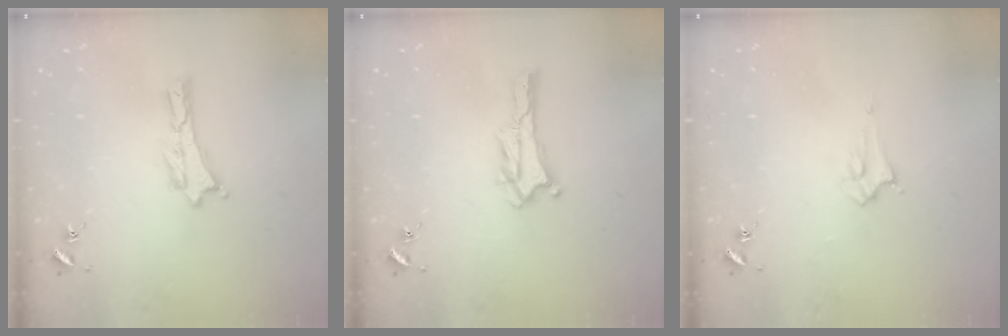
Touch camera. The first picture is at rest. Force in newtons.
{"total": 1.3, "press": 1.3, "slide": 0.4}
{"total": 2.1, "press": 2.1, "slide": 0.2}